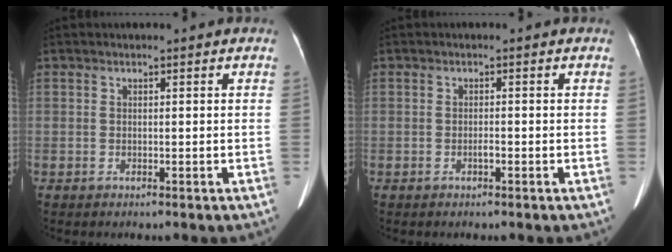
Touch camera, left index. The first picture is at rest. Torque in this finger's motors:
{"motor_torque": [0.19, 0.05, 0.06, 0.03]}